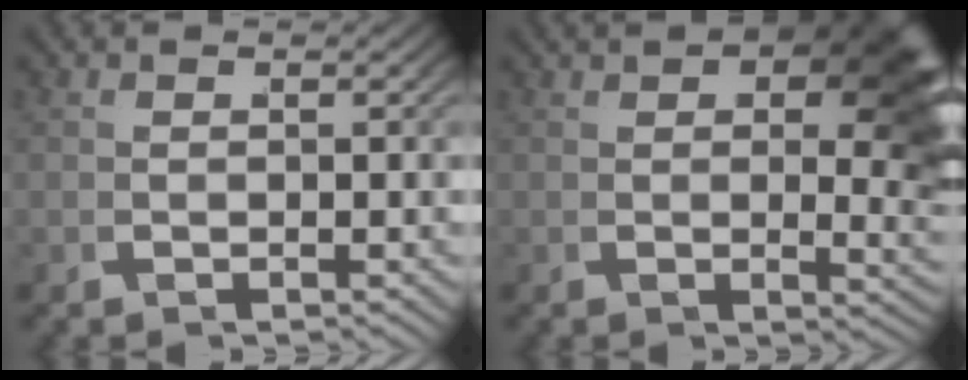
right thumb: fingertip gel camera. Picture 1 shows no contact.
{"total": 11.1, "force": [2.6, 5.2, 9.5], "torque": [-0.092, -0.008, 0.039]}